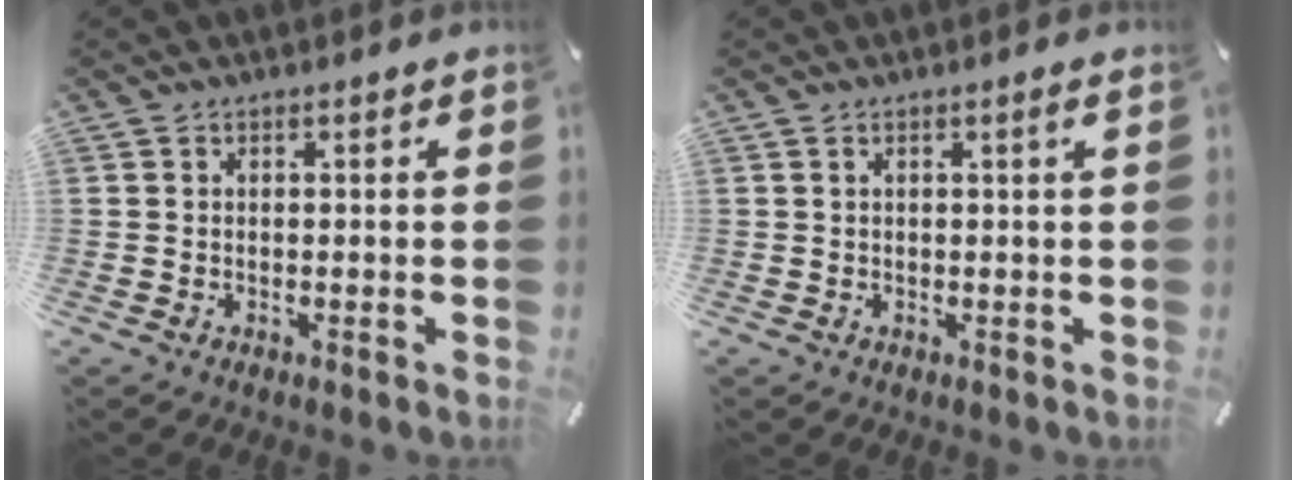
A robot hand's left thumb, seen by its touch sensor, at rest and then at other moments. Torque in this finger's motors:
{"motor_torque": [-0.23, -0.20, -0.03, 0.00, 0.05]}